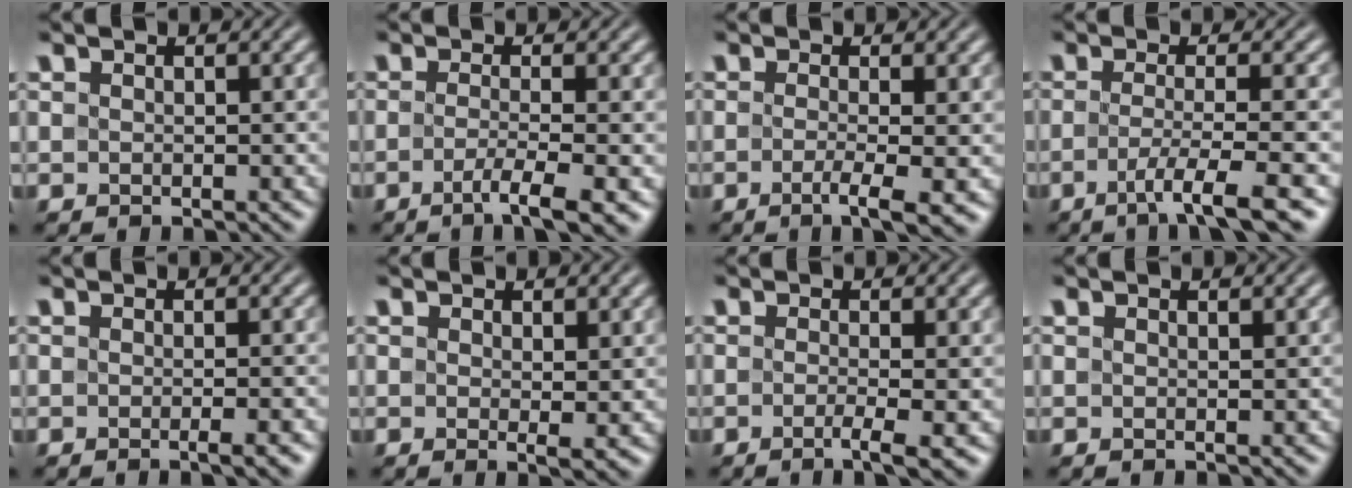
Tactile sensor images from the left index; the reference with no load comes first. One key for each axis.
{"total": 4.0, "fx": -1.7, "fy": 0.7, "fz": 3.5, "tx": -0.054, "ty": -0.007, "tz": -0.036}
{"total": 3.9, "fx": -1.2, "fy": 0.9, "fz": 3.6, "tx": -0.054, "ty": -0.010, "tz": -0.020}
{"total": 4.5, "fx": -1.9, "fy": 0.7, "fz": 4.0, "tx": -0.064, "ty": -0.011, "tz": -0.040}
{"total": 2.2, "fx": -0.7, "fy": 0.7, "fz": 2.0, "tx": -0.009, "ty": -0.002, "tz": -0.014}
{"total": 1.5, "fx": 0.4, "fy": 0.2, "fz": 1.5, "tx": -0.019, "ty": -0.013, "tz": 0.009}
{"total": 3.0, "fx": -0.9, "fy": 0.7, "fz": 2.8, "tx": -0.038, "ty": -0.009, "tz": -0.016}
{"total": 0.8, "fx": 0.5, "fy": 0.2, "fz": 0.5, "tx": -0.005, "ty": -0.002, "tz": 0.004}